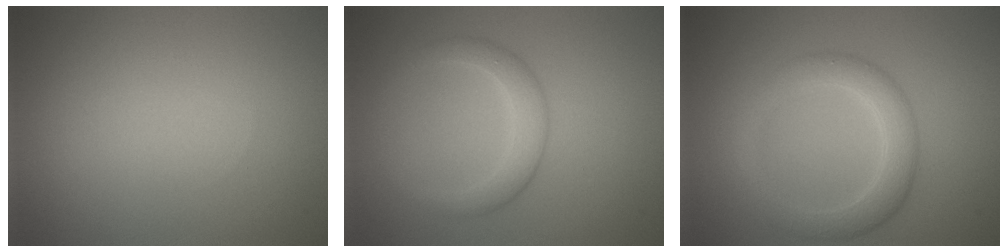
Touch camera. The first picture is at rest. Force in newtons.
{"total": 2.6, "press": 2.6, "slide": 0.1}
{"total": 3.6, "press": 3.6, "slide": 0.1}